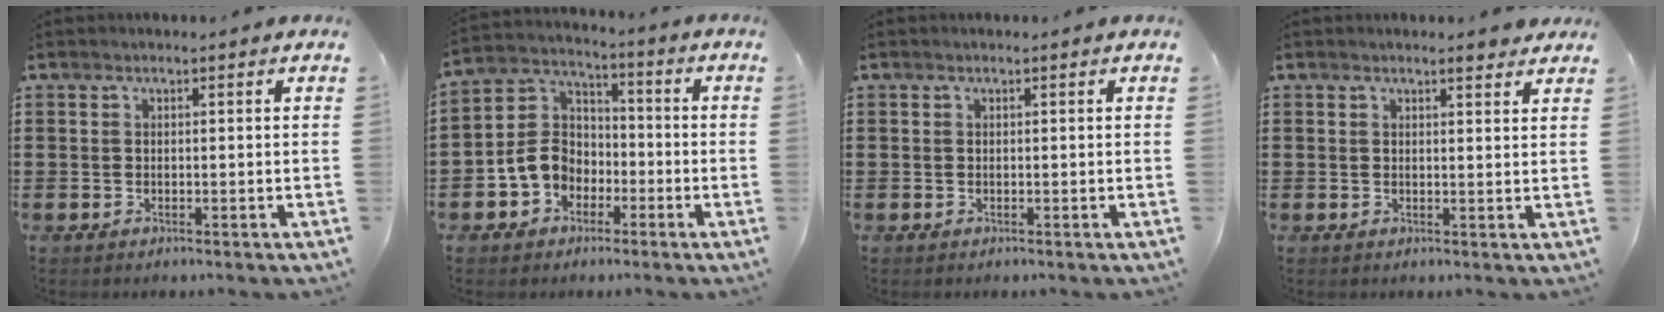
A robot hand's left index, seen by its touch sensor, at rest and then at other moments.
{"total": 7.4, "force": [-2.5, 6.2, 3.2], "torque": [-0.103, 0.010, -0.058]}
{"total": 0.0}
{"total": 2.3, "force": [2.0, 0.4, 0.9], "torque": [-0.012, 0.000, 0.036]}